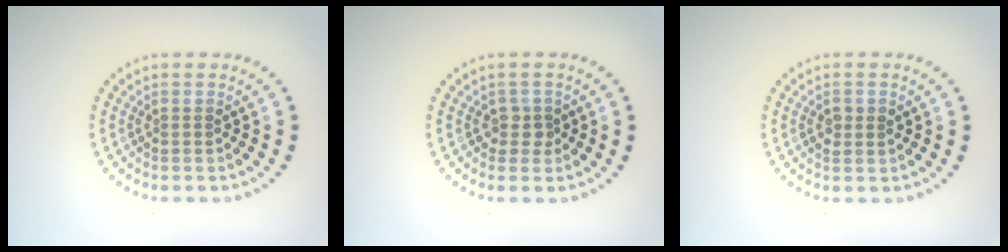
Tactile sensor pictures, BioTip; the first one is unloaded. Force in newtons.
{"total": 1.4, "press": 1.2, "slide": 0.7}
{"total": 1.5, "press": 1.5, "slide": 0.2}